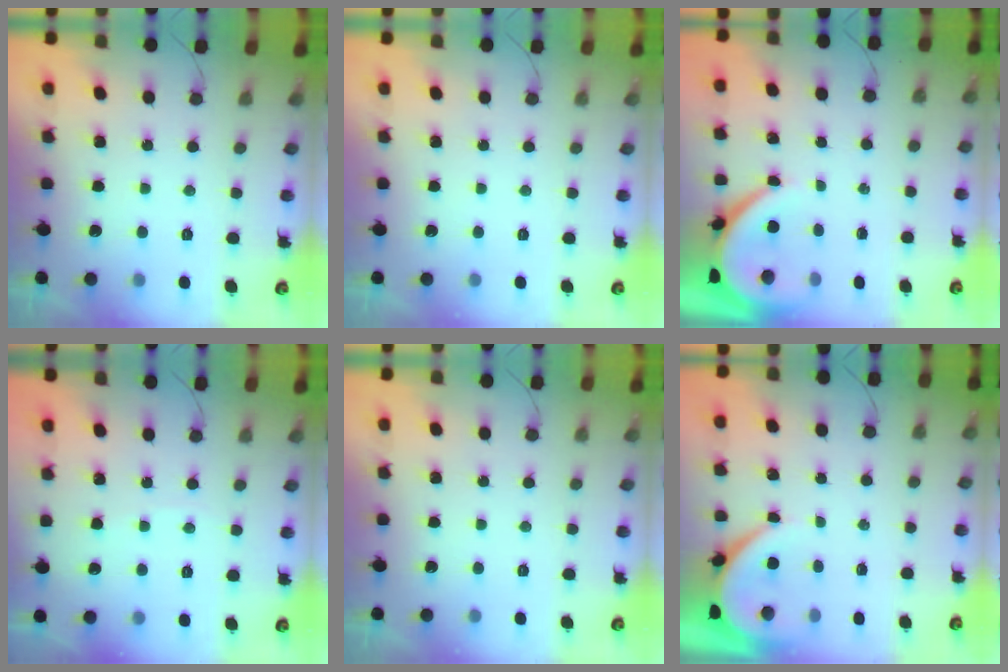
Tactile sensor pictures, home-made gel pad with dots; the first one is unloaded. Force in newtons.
{"total": 0.0}
{"total": 6.3, "press": 6.3, "slide": 0.7}
{"total": 1.6, "press": 1.6, "slide": 0.2}
{"total": 0.0}
{"total": 3.7, "press": 3.7, "slide": 0.4}